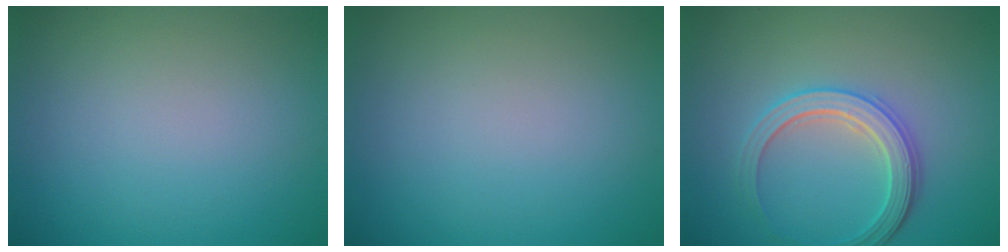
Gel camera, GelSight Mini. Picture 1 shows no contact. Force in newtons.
{"total": 0.0}
{"total": 3.5, "press": 3.3, "slide": 1.4}